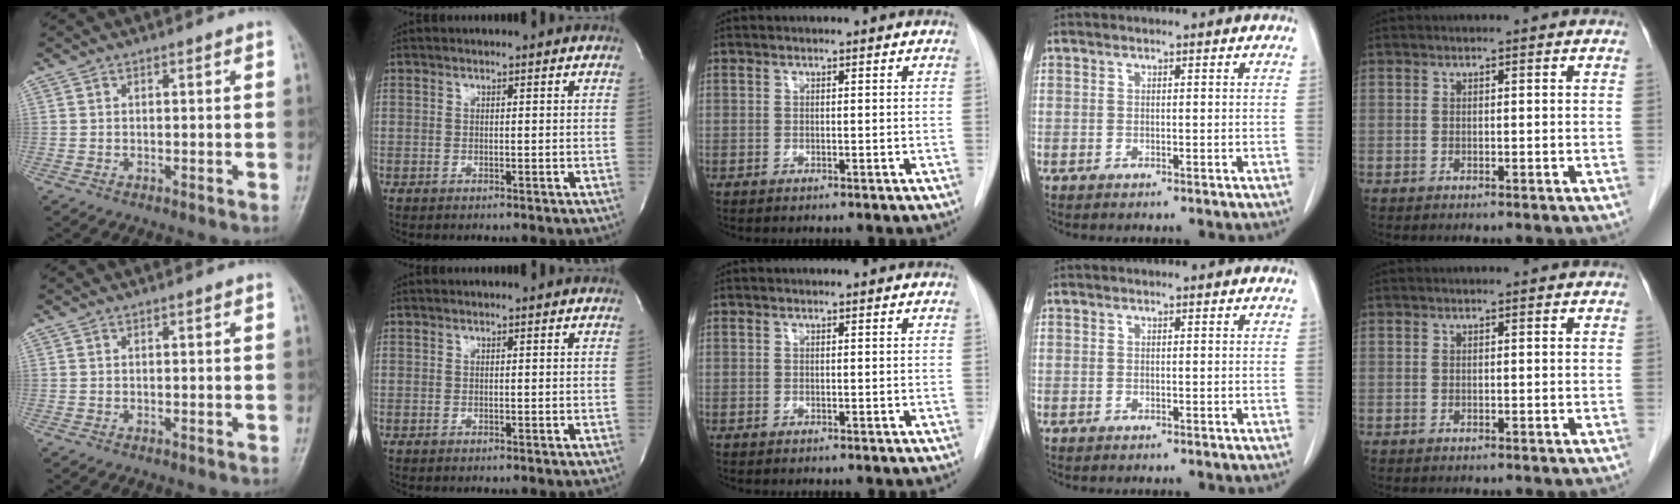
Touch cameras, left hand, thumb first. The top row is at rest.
{}